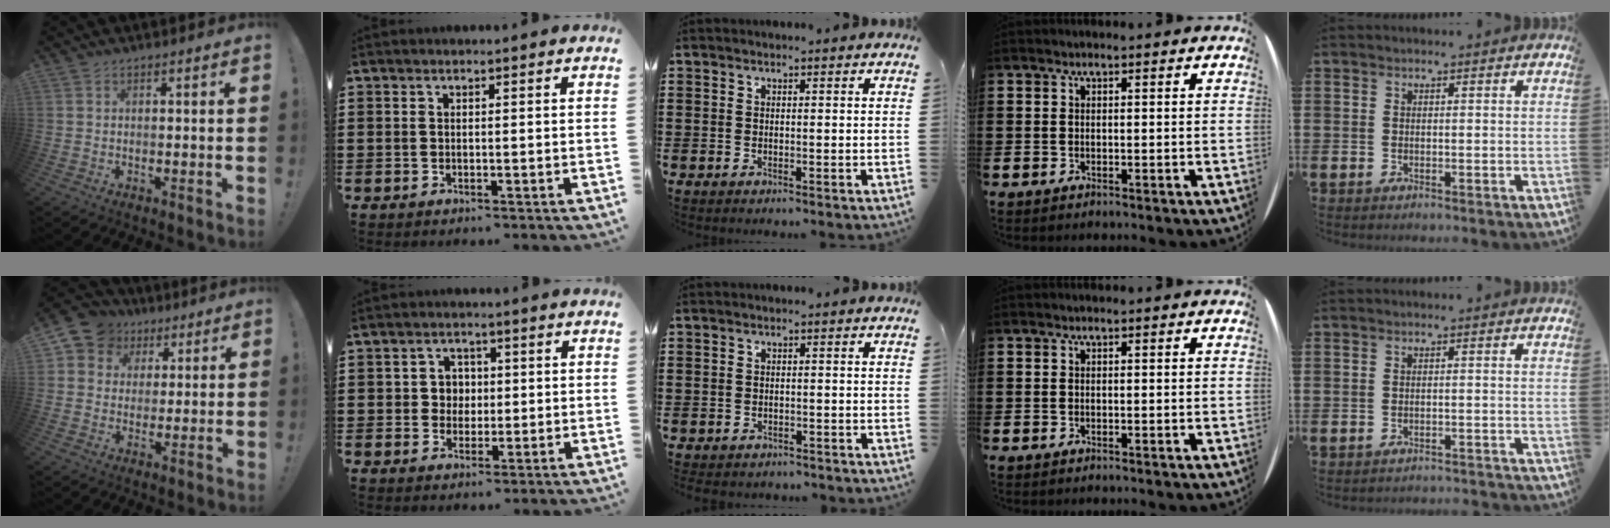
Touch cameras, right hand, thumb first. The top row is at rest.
{"thumb": {"total": 8.2, "force": [3.0, 7.4, 1.8], "torque": [-0.032, -0.010, 0.062]}, "index": {"total": 3.4, "force": [0.2, 3.2, 1.2], "torque": [-0.037, 0.010, 0.000]}, "middle": {"total": 1.0, "force": [-1.0, 0.4, 0.0], "torque": [-0.003, 0.001, -0.023]}, "little": {"total": 0.8, "force": [-0.8, 0.0, 0.0], "torque": [-0.003, 0.005, -0.017]}}